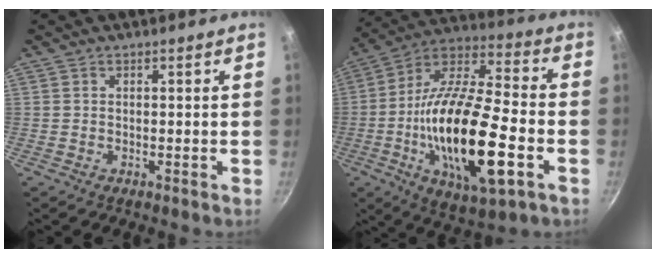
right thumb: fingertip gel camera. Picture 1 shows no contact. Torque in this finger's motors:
{"motor_torque": [-0.16, 1.30, 2.34, -0.44, 0.74]}